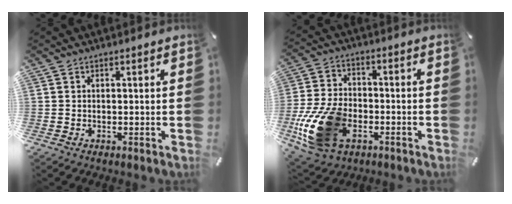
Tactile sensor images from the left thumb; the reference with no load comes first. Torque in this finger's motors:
{"motor_torque": [1.88, 2.76, 0.51, 0.13, 0.33]}